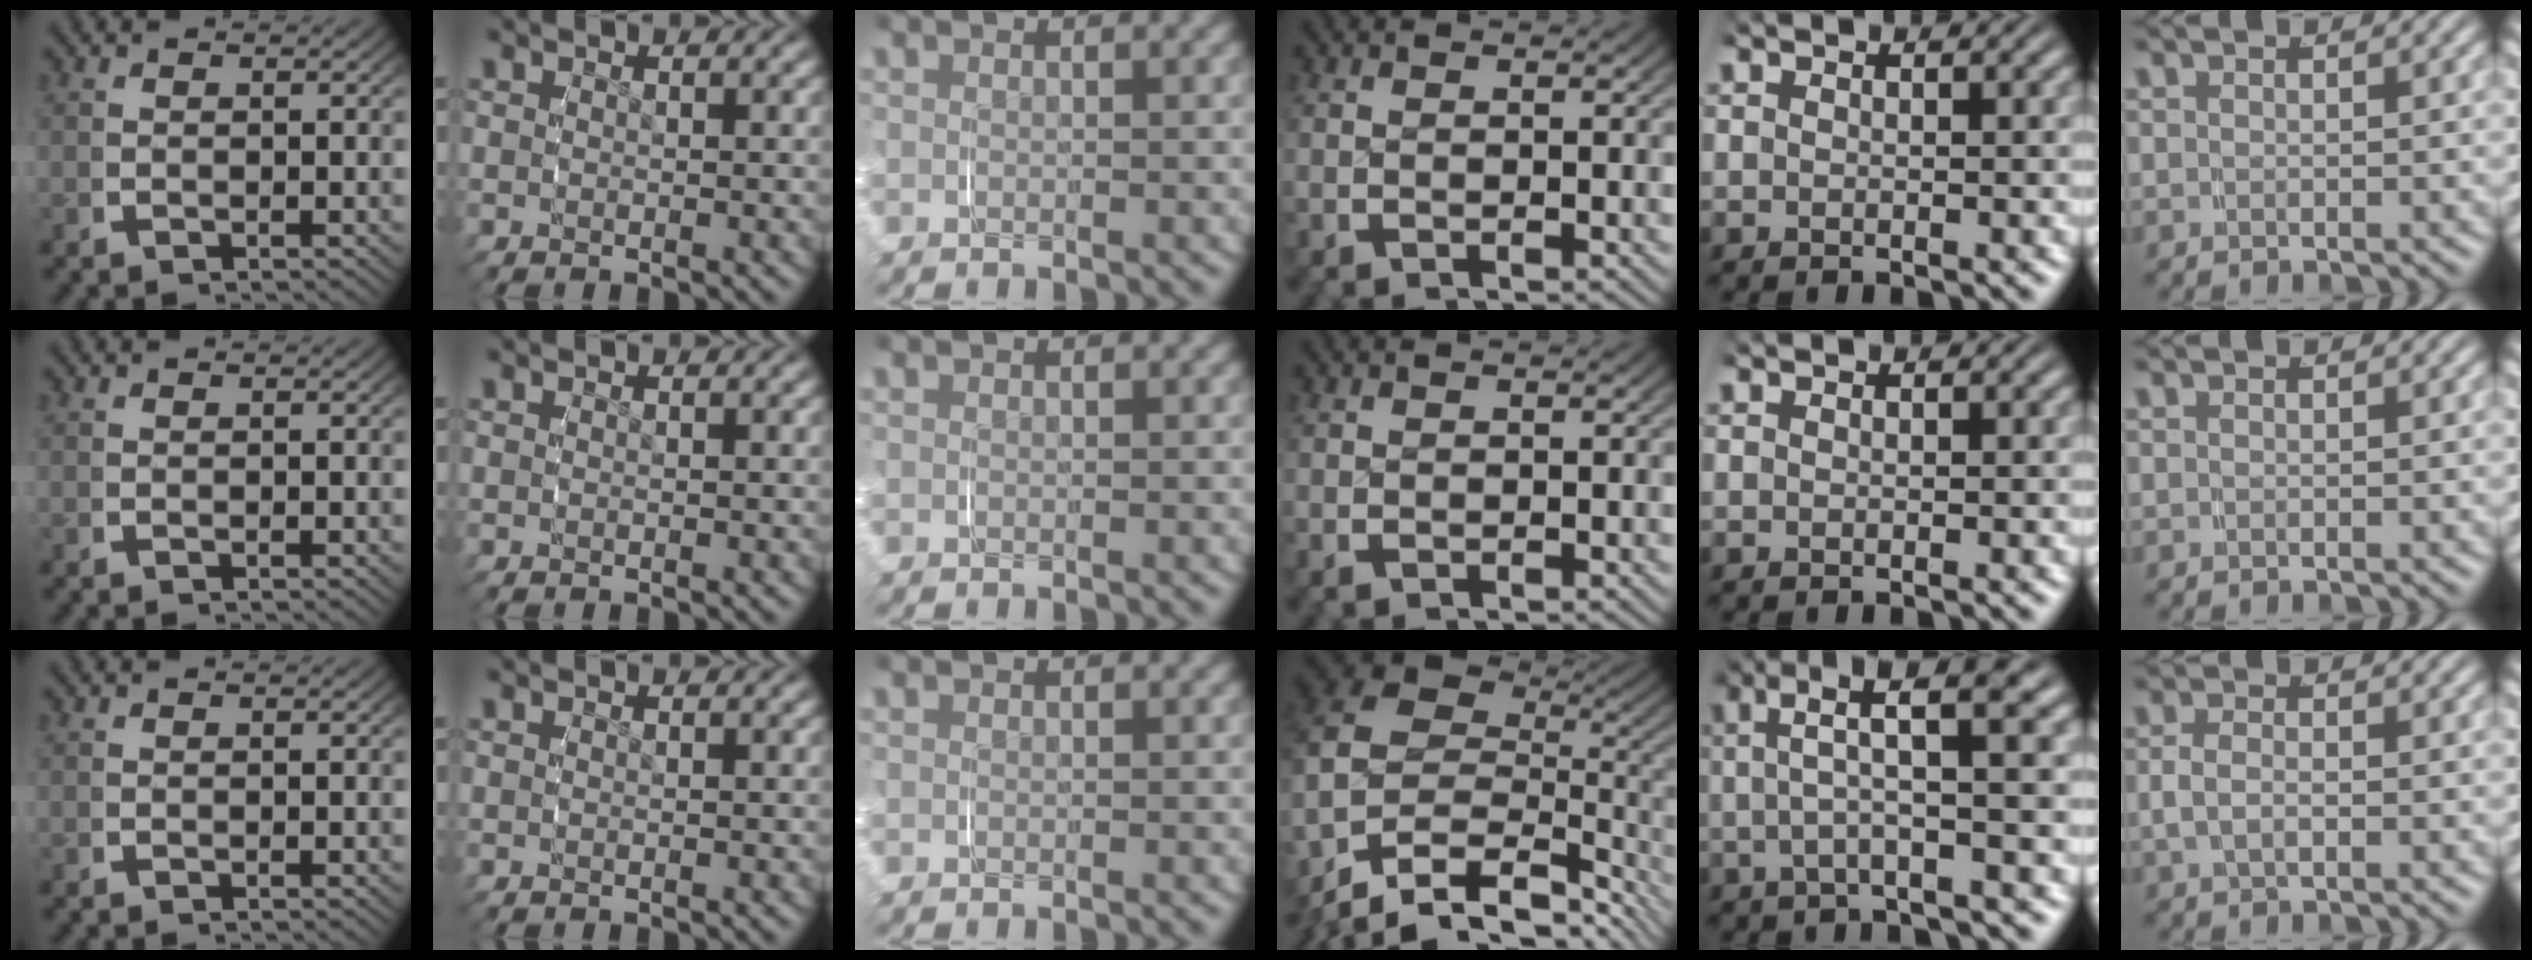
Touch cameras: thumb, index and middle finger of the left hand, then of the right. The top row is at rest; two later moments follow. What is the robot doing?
{"motion": "grasp_and_lifting", "object": "shirt"}